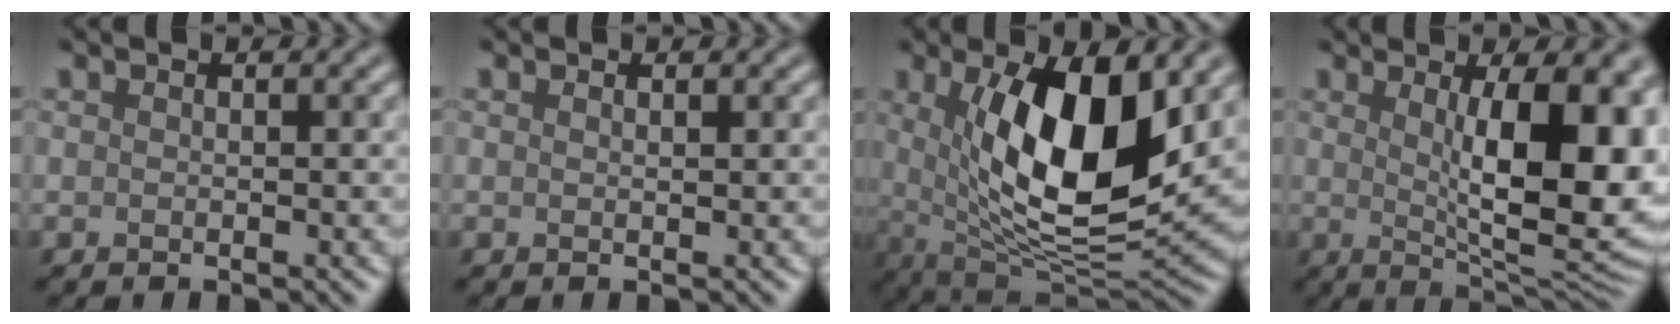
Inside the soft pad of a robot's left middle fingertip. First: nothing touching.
{"total": 0.0}
{"total": 11.6, "force": [2.3, 4.4, 10.5], "torque": [-0.175, -0.015, 0.044]}
{"total": 12.5, "force": [1.4, 4.0, 11.8], "torque": [-0.130, -0.003, 0.025]}